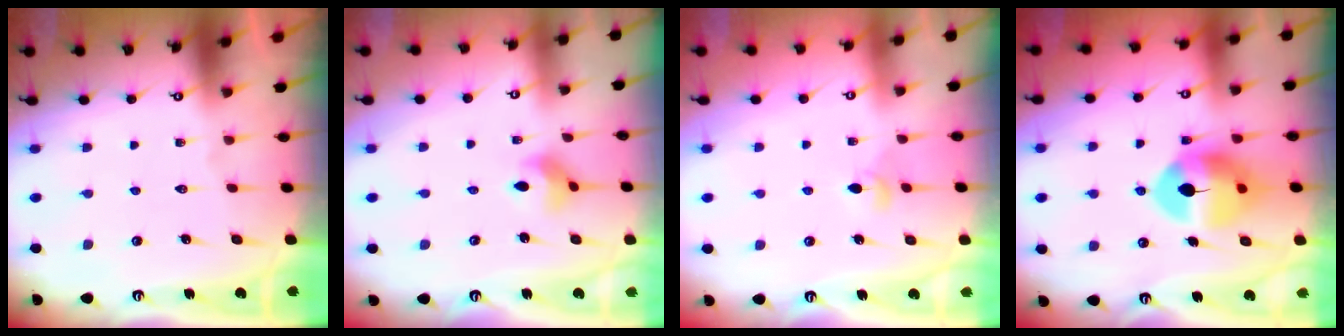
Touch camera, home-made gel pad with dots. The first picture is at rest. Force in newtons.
{"total": 4.5, "press": 4.5, "slide": 0.7}
{"total": 3.3, "press": 3.2, "slide": 0.8}
{"total": 11.2, "press": 11.0, "slide": 2.0}